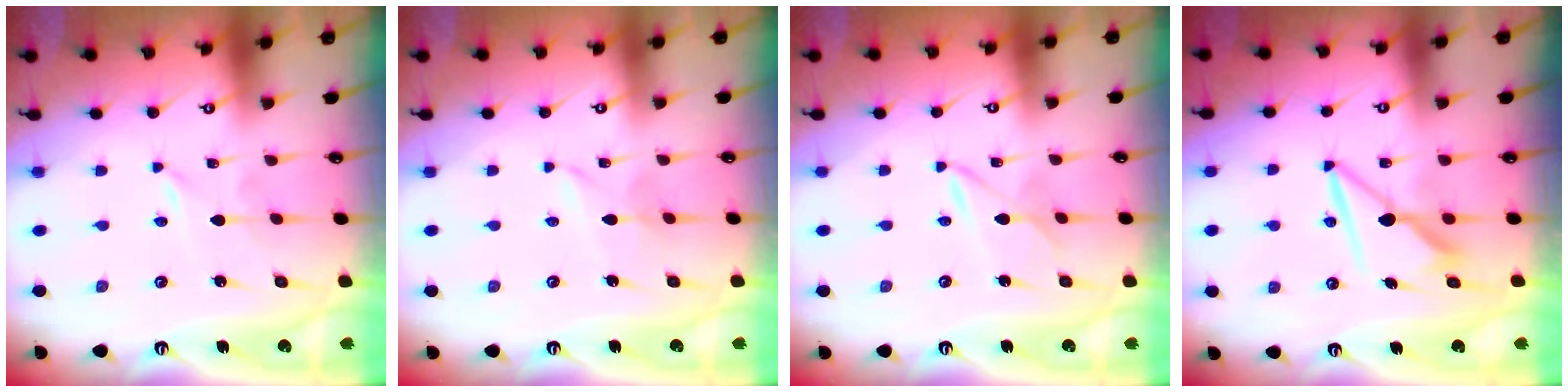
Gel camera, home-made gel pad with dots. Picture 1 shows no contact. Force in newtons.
{"total": 1.9, "press": 1.9, "slide": 0.2}
{"total": 2.5, "press": 2.5, "slide": 0.3}
{"total": 7.5, "press": 7.5, "slide": 0.4}